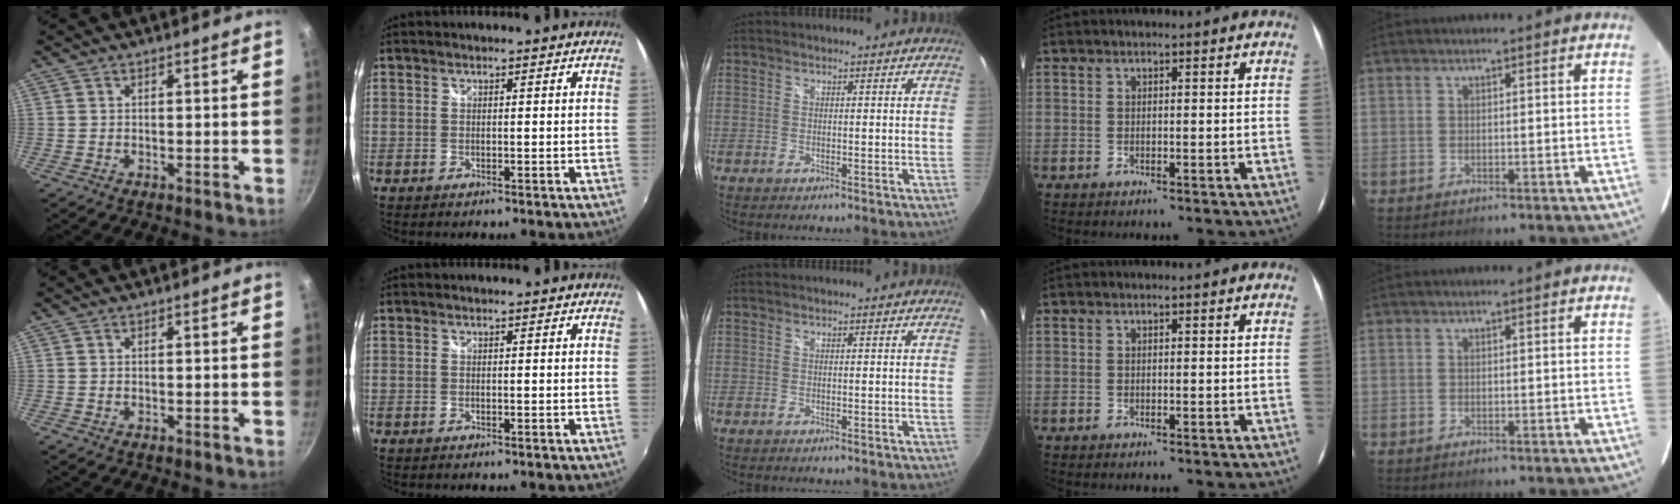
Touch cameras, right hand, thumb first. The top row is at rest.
{}